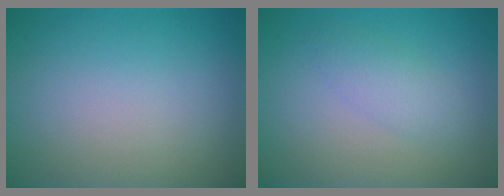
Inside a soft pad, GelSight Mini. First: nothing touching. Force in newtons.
{"total": 2.1, "press": 2.1, "slide": 0.1}